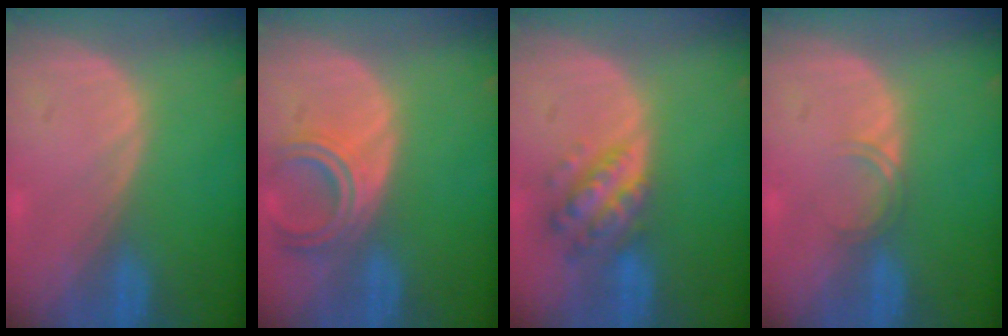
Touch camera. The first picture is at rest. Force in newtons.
{"total": 5.7, "press": 5.2, "slide": 2.4}
{"total": 6.5, "press": 5.8, "slide": 2.8}
{"total": 1.7, "press": 1.7, "slide": 0.3}